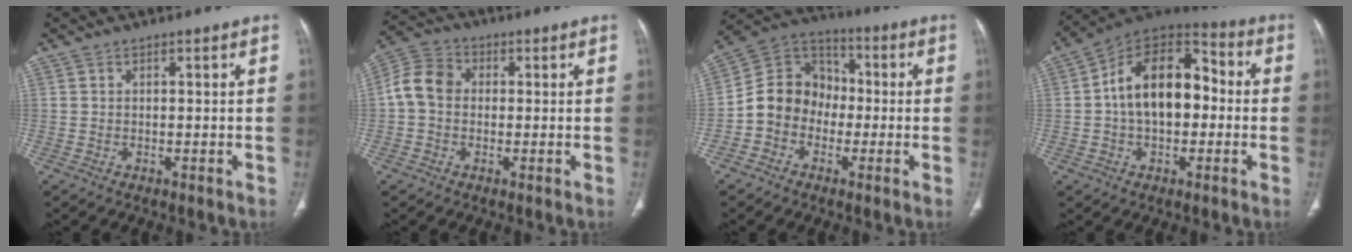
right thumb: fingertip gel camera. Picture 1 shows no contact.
{"total": 7.4, "force": [0.0, 6.0, 4.3], "torque": [-0.075, 0.024, -0.012]}
{"total": 11.3, "force": [-2.4, 9.8, 5.1], "torque": [-0.060, 0.043, -0.059]}
{"total": 16.8, "force": [0.1, 10.6, 13.1], "torque": [-0.186, 0.044, -0.010]}